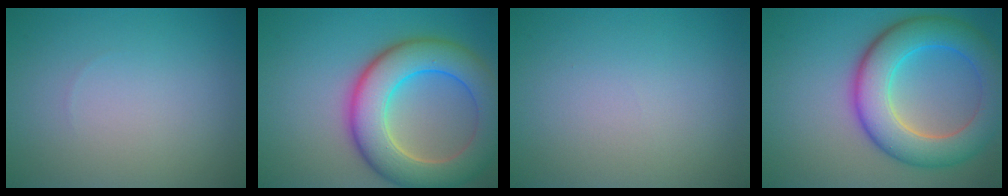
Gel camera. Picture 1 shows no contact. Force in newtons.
{"total": 9.6, "press": 9.5, "slide": 0.4}
{"total": 0.0}
{"total": 8.7, "press": 8.7, "slide": 0.2}